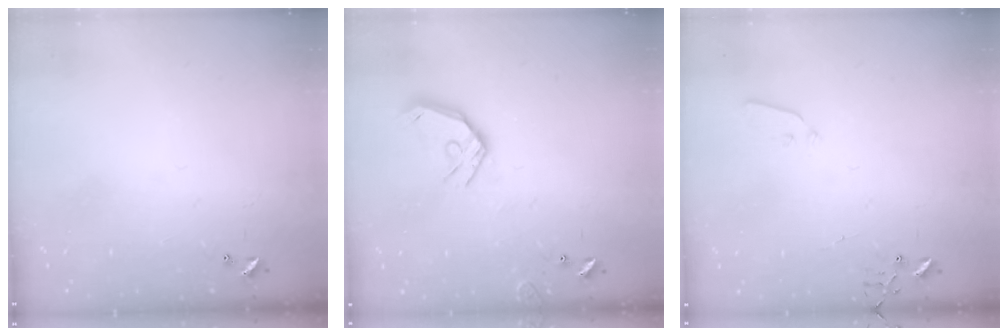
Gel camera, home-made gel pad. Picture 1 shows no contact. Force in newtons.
{"total": 13.0, "press": 12.9, "slide": 1.9}
{"total": 3.6, "press": 3.6, "slide": 0.5}